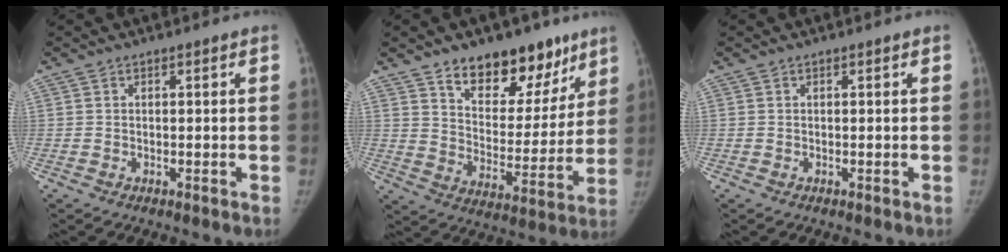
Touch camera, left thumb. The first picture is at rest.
{"total": 18.5, "force": [12.4, 9.9, 9.4], "torque": [-0.071, -0.071, 0.192]}
{"total": 0.0}